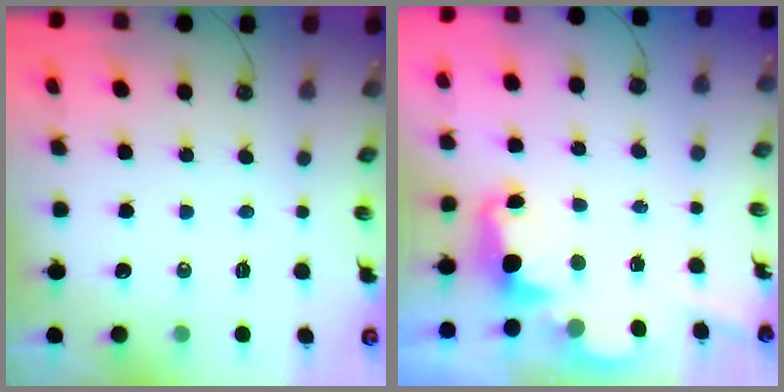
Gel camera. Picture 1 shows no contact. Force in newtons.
{"total": 2.5, "press": 2.4, "slide": 0.5}